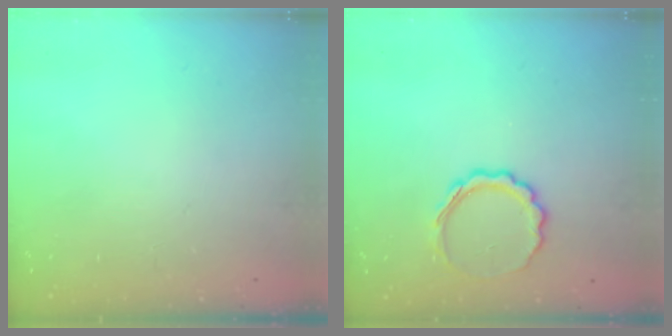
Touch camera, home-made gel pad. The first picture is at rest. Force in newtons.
{"total": 8.3, "press": 8.1, "slide": 1.9}